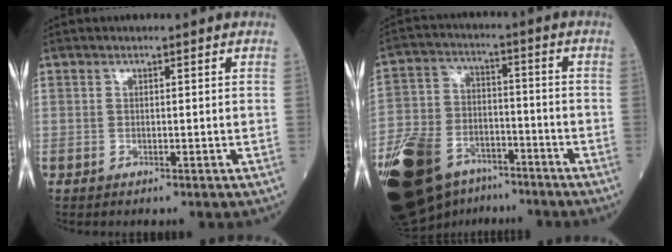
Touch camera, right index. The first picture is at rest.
{"total": 25.6, "force": [-15.6, 14.4, 14.3], "torque": [-0.375, -0.019, -0.270]}